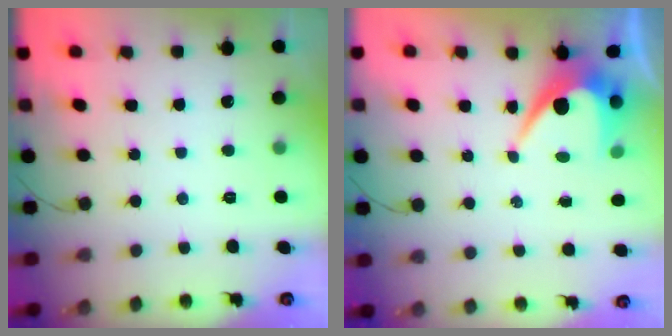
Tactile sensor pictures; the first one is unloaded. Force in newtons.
{"total": 6.6, "press": 6.6, "slide": 0.5}